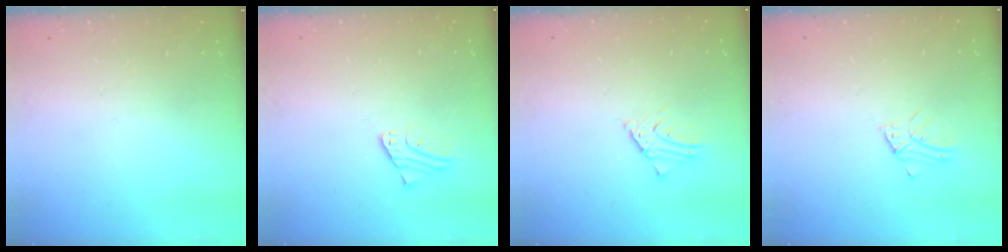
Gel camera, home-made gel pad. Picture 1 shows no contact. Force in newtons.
{"total": 1.7, "press": 1.7, "slide": 0.1}
{"total": 3.0, "press": 3.0, "slide": 0.3}
{"total": 2.1, "press": 2.1, "slide": 0.1}